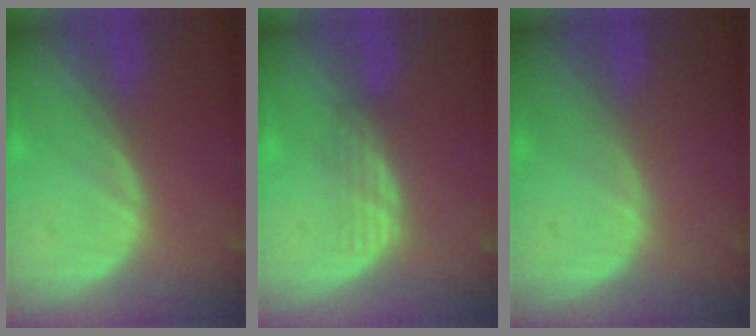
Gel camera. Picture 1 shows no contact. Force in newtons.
{"total": 3.0, "press": 2.5, "slide": 1.7}
{"total": 0.0}